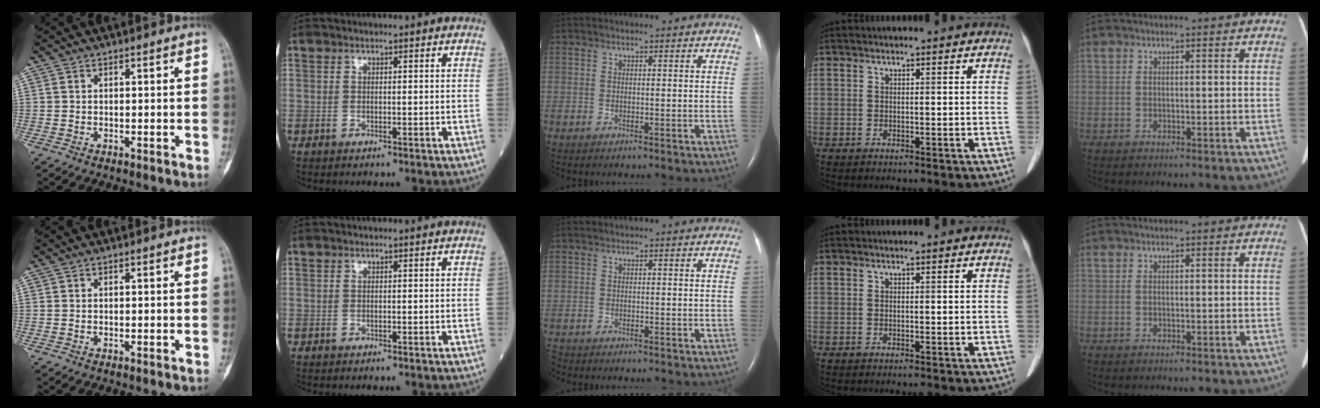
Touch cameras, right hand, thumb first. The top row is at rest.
{"middle": {"total": 1.1, "force": [-1.1, 0.3, 0.1], "torque": [-0.004, -0.004, -0.017]}}